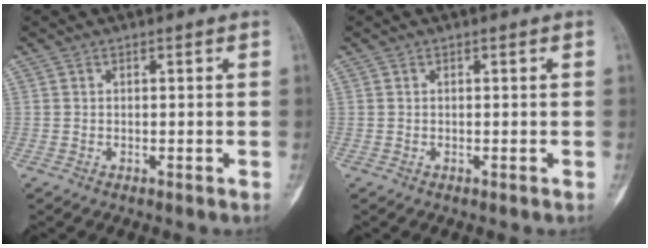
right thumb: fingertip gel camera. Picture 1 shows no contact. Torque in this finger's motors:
{"motor_torque": [2.03, 2.08, 0.12, 0.01, 0.00]}